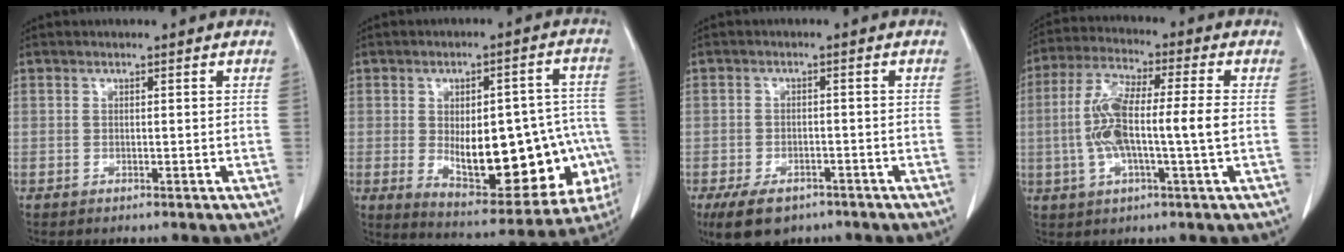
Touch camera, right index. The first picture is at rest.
{"total": 21.5, "force": [-4.3, 8.7, 19.2], "torque": [-0.204, 0.027, -0.028]}
{"total": 7.0, "force": [-4.9, 3.7, 3.3], "torque": [-0.062, -0.004, -0.074]}
{"total": 11.3, "force": [-0.8, 1.4, 11.2], "torque": [-0.228, 0.015, -0.019]}